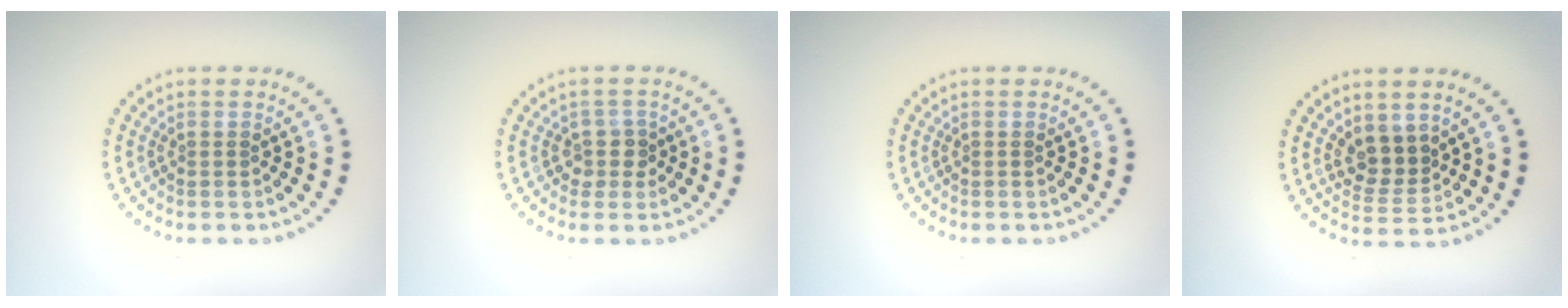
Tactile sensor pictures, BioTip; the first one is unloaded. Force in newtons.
{"total": 2.0, "press": 1.5, "slide": 1.3}
{"total": 0.0}
{"total": 2.9, "press": 2.5, "slide": 1.5}